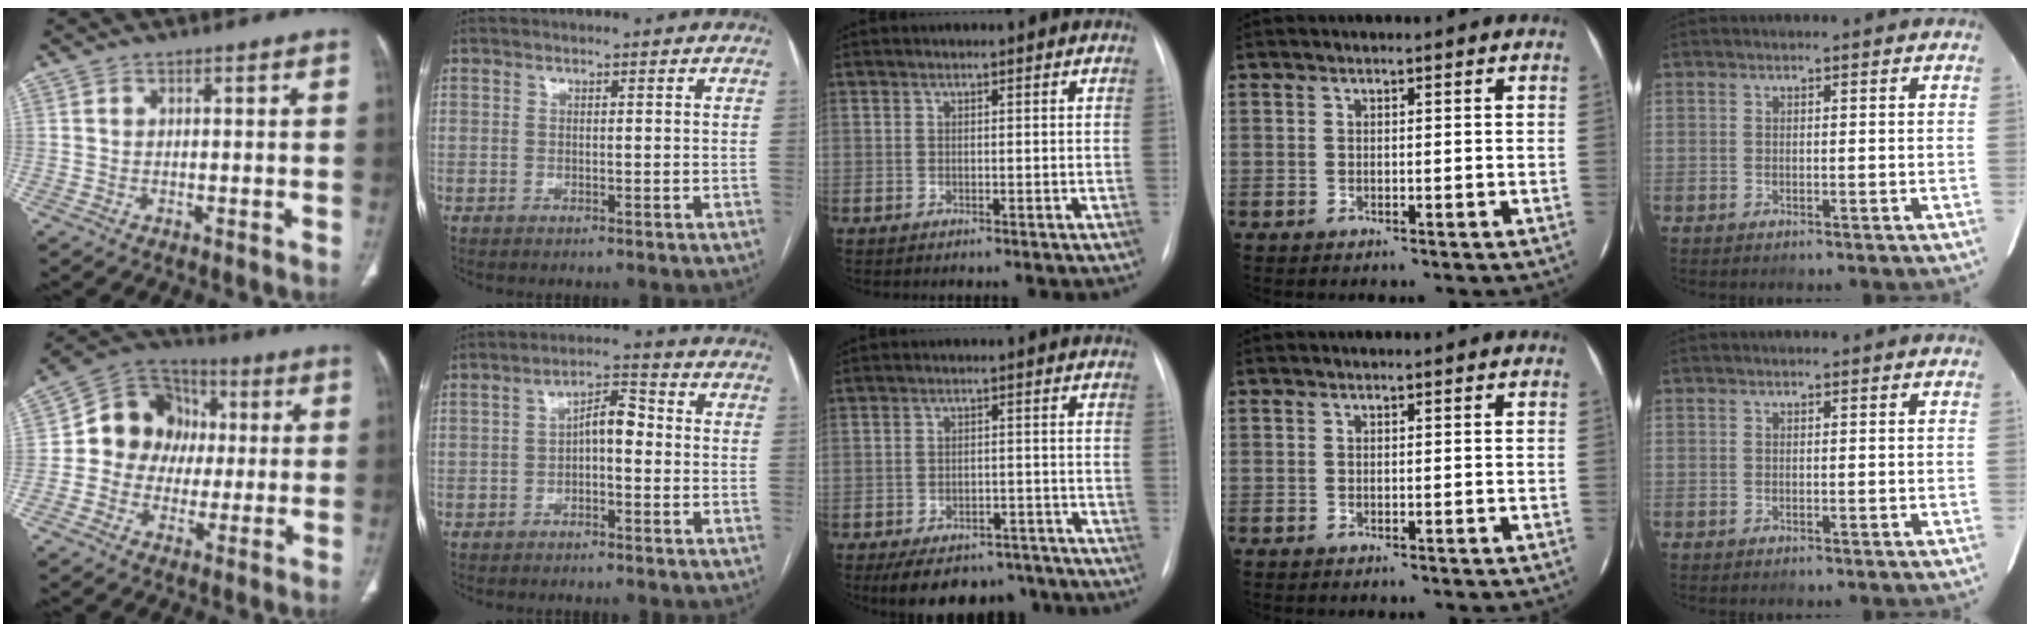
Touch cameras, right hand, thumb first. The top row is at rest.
{"thumb": {"total": 13.7, "force": [0.5, 12.1, 6.4], "torque": [-0.061, 0.026, -0.004]}, "index": {"total": 5.0, "force": [-0.5, 2.0, 4.6], "torque": [-0.075, 0.026, -0.011]}, "middle": {"total": 11.7, "force": [-9.4, 5.8, 4.0], "torque": [-0.051, 0.010, -0.122]}}